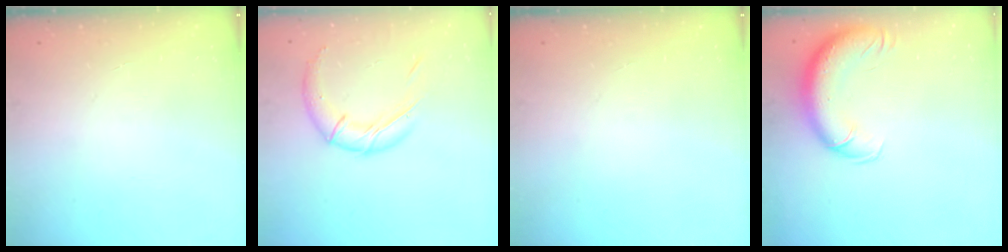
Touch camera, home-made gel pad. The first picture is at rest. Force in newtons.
{"total": 13.2, "press": 13.2, "slide": 1.3}
{"total": 0.0}
{"total": 13.6, "press": 13.1, "slide": 3.5}